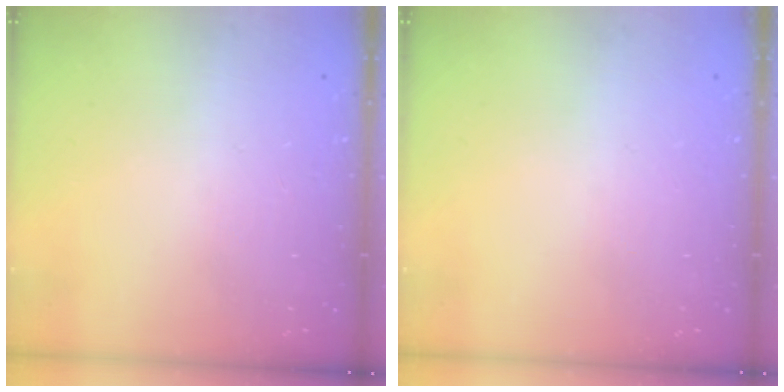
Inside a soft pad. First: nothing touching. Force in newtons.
{"total": 0.0}